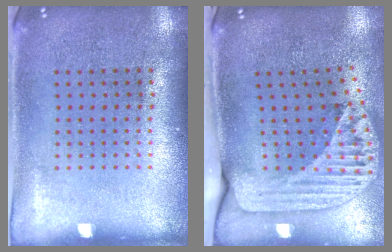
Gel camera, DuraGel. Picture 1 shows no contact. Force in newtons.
{"total": 2.7, "press": 1.8, "slide": 1.9}